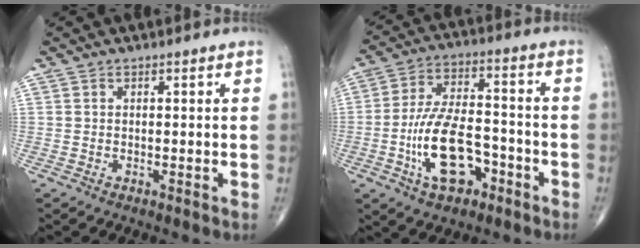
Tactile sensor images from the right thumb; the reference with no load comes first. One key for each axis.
{"total": 14.5, "fx": -5.3, "fy": 7.3, "fz": 11.3, "tx": -0.201, "ty": 0.036, "tz": -0.092}